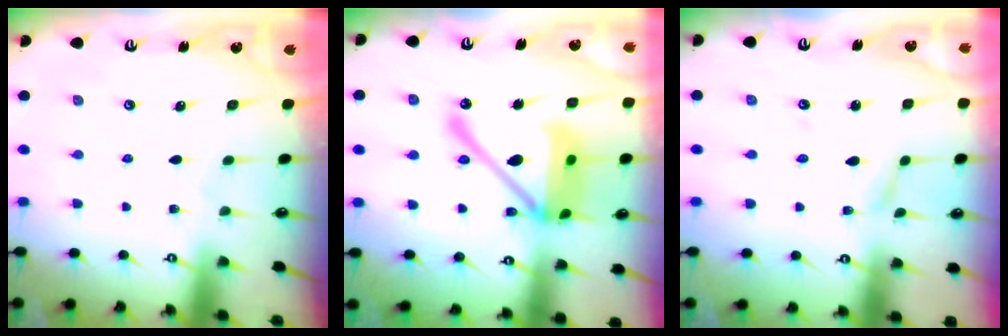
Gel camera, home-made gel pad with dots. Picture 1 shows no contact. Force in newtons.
{"total": 20.2, "press": 20.1, "slide": 2.3}
{"total": 2.7, "press": 2.7, "slide": 0.1}